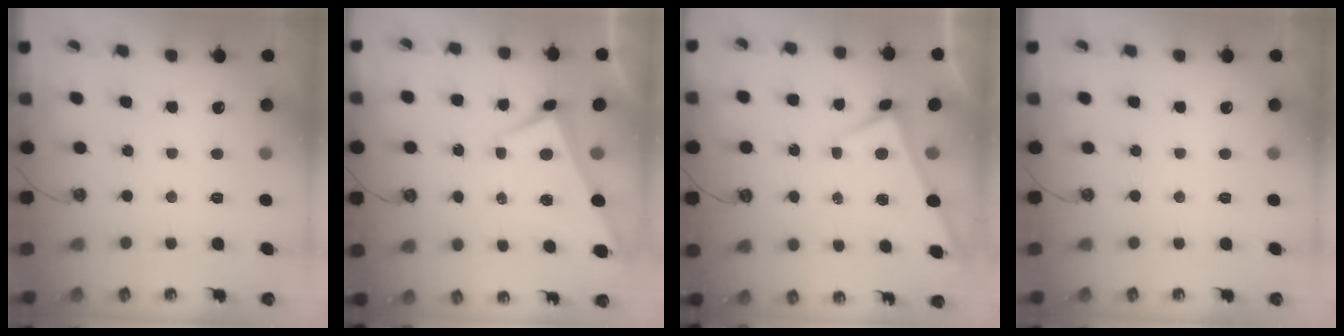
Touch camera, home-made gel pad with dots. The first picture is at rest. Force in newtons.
{"total": 1.9, "press": 1.9, "slide": 0.2}
{"total": 1.4, "press": 1.3, "slide": 0.3}
{"total": 0.0}